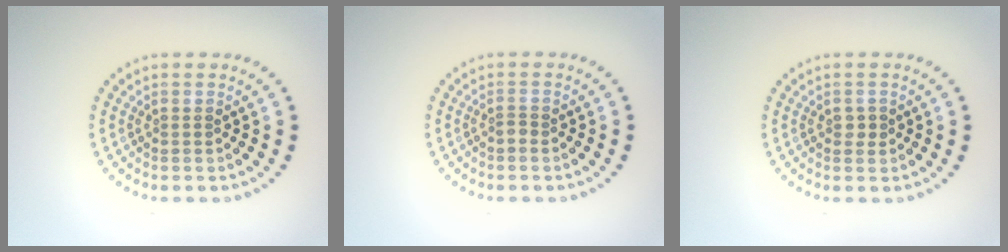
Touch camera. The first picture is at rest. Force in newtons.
{"total": 0.9, "press": 0.6, "slide": 0.7}
{"total": 1.0, "press": 1.0, "slide": 0.2}